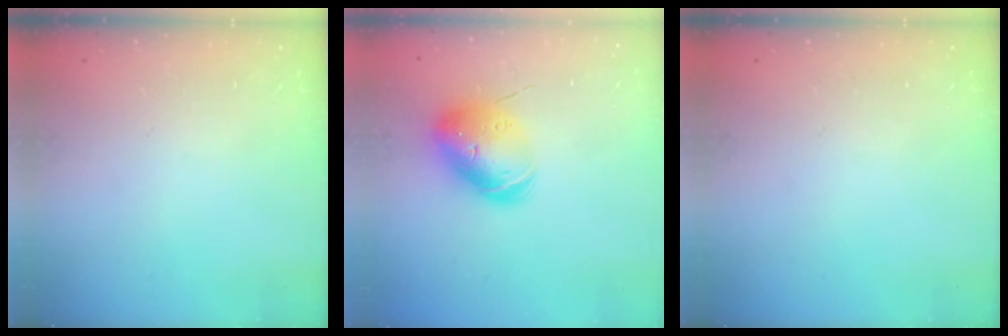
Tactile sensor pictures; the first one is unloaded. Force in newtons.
{"total": 12.9, "press": 12.8, "slide": 2.0}
{"total": 0.0}